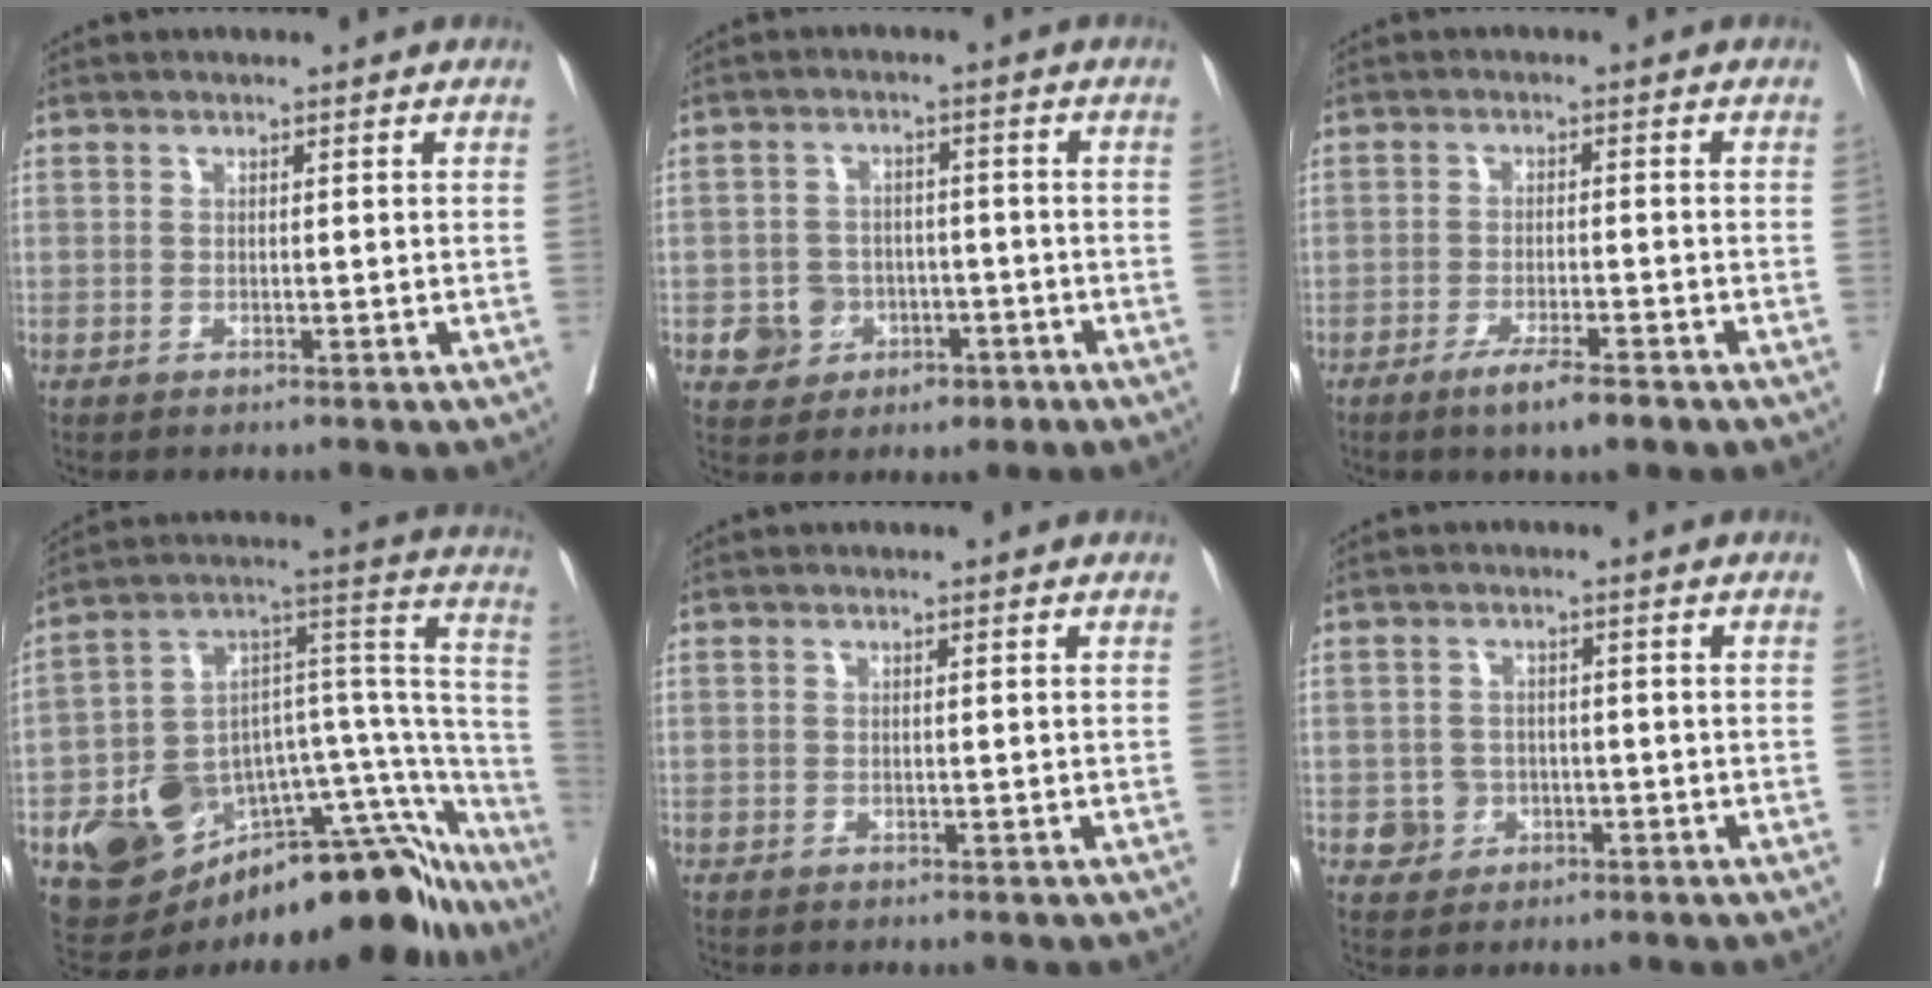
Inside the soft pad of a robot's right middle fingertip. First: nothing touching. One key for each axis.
{"total": 5.6, "fx": -2.2, "fy": 4.9, "fz": 1.6, "tx": -0.016, "ty": 0.015, "tz": -0.022}
{"total": 5.1, "fx": -3.4, "fy": 0.4, "fz": 3.7, "tx": -0.065, "ty": -0.008, "tz": -0.054}
{"total": 30.3, "fx": -20.7, "fy": 10.3, "fz": 19.5, "tx": -0.196, "ty": 0.037, "tz": -0.291}
{"total": 0.0}
{"total": 3.2, "fx": -1.0, "fy": 3.0, "fz": 0.5, "tx": 0.003, "ty": 0.010, "tz": -0.011}